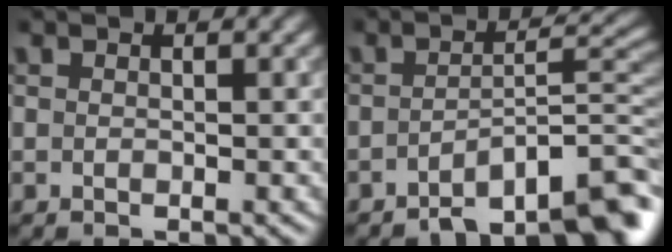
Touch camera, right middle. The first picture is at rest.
{"total": 7.7, "force": [-5.5, 2.0, 4.9], "torque": [-0.055, 0.009, -0.086]}